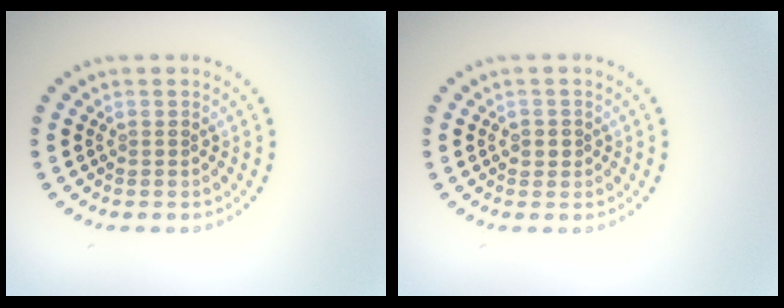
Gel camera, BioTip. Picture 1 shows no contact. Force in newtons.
{"total": 1.1, "press": 1.1, "slide": 0.4}